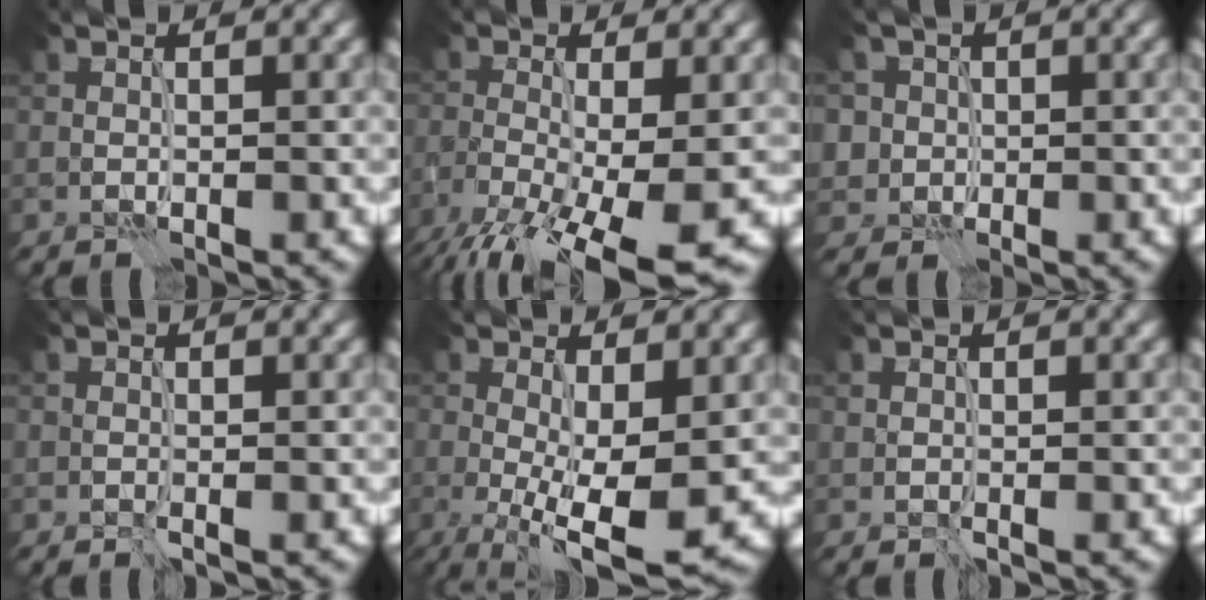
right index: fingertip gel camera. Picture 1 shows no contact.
{"total": 11.6, "force": [-6.0, 4.1, 9.0], "torque": [-0.176, -0.040, -0.101]}
{"total": 4.2, "force": [1.6, 3.7, 1.1], "torque": [-0.024, 0.008, 0.018]}
{"total": 0.0}
{"total": 8.6, "force": [-1.2, 2.7, 8.1], "torque": [-0.134, -0.013, -0.021]}
{"total": 0.0}